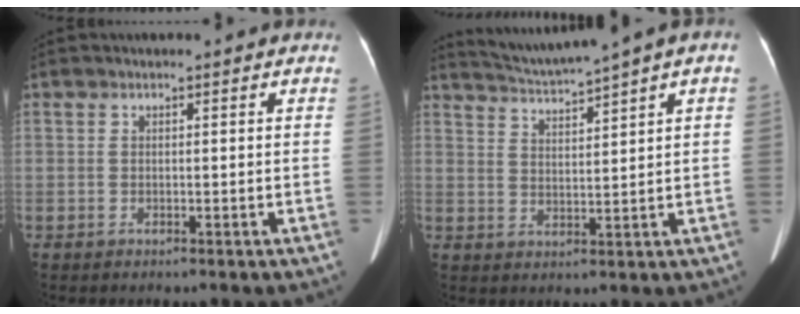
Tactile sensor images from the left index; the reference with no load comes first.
{"total": 5.8, "force": [4.9, -1.3, 2.9], "torque": [-0.053, 0.004, 0.091]}